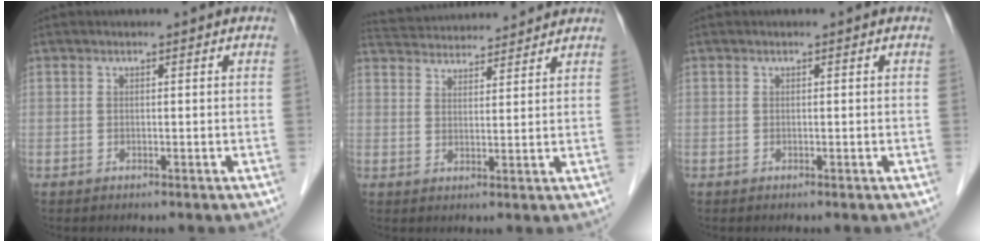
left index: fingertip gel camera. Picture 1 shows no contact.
{"total": 12.4, "force": [11.9, 1.8, 2.9], "torque": [-0.053, 0.039, 0.179]}
{"total": 0.0}